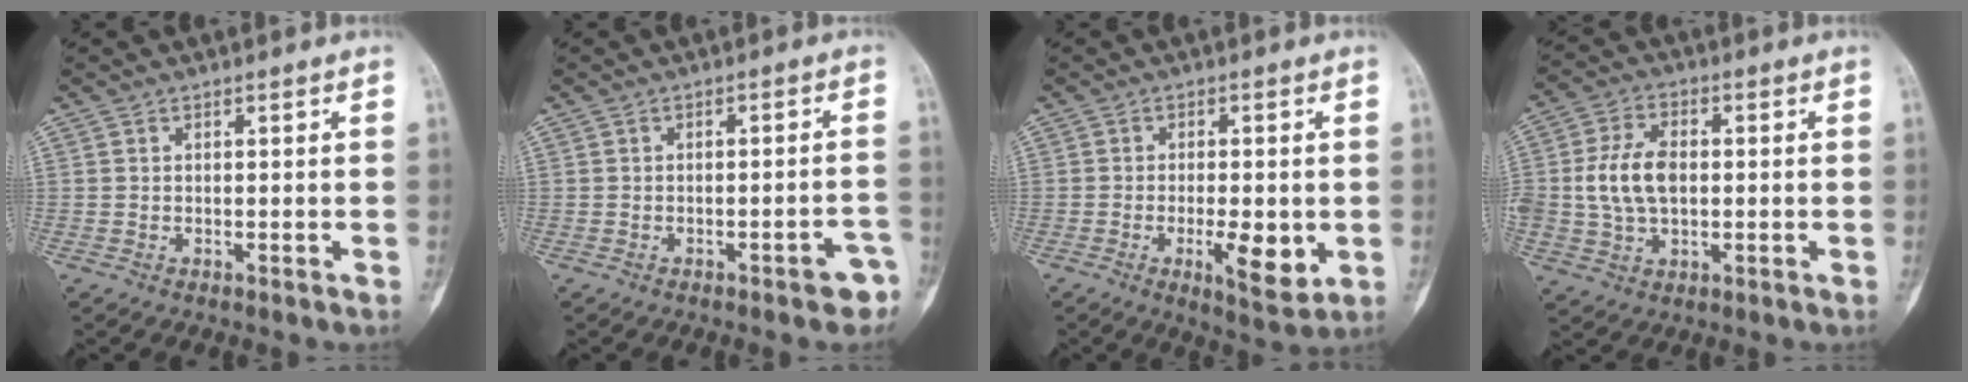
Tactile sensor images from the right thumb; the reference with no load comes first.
{"total": 2.9, "force": [-1.8, 1.3, 1.9], "torque": [-0.011, 0.019, -0.016]}
{"total": 8.1, "force": [-1.7, 2.9, 7.4], "torque": [-0.110, -0.014, -0.021]}
{"total": 9.8, "force": [0.2, 6.3, 7.5], "torque": [-0.140, 0.011, 0.006]}